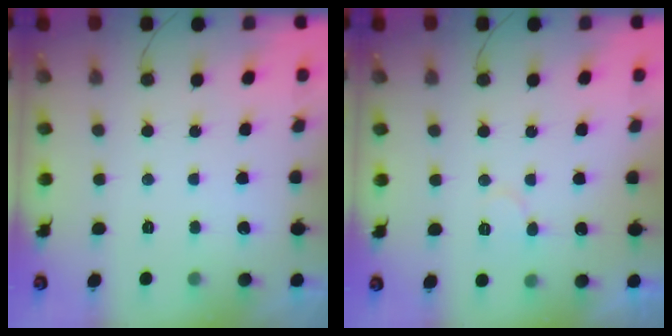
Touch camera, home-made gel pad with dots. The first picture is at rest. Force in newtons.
{"total": 6.5, "press": 6.5, "slide": 0.7}